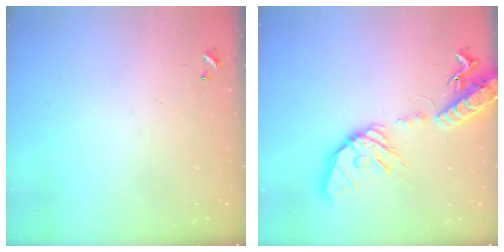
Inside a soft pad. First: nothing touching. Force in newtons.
{"total": 22.7, "press": 22.4, "slide": 3.7}